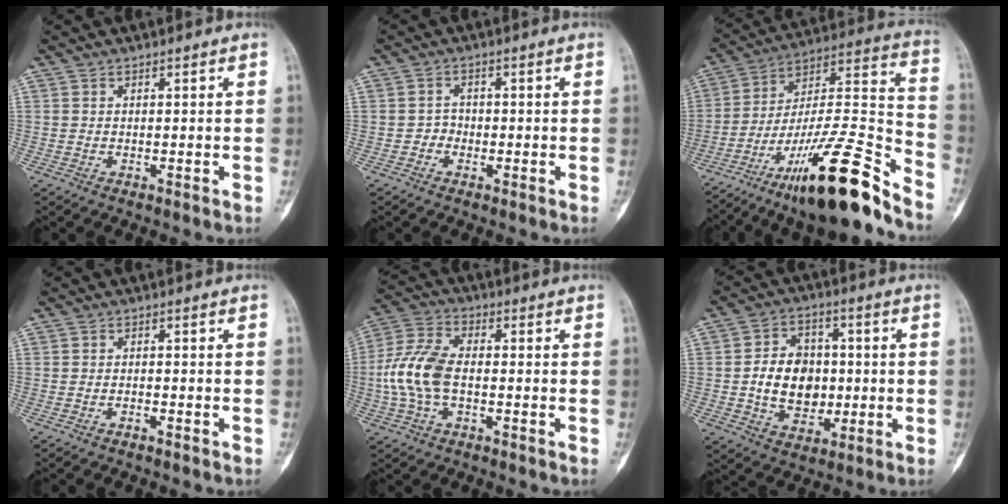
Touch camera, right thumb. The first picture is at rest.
{"total": 1.9, "force": [-0.7, 1.7, 0.5], "torque": [0.006, 0.009, -0.020]}
{"total": 25.6, "force": [-17.6, 4.2, 18.0], "torque": [-0.272, 0.089, -0.293]}
{"total": 0.8, "force": [-0.7, 0.2, 0.4], "torque": [-0.015, 0.010, -0.012]}
{"total": 10.7, "force": [-1.3, 6.0, 8.8], "torque": [-0.198, 0.027, -0.031]}
{"total": 11.8, "force": [-0.5, 9.1, 7.5], "torque": [-0.089, 0.014, -0.007]}